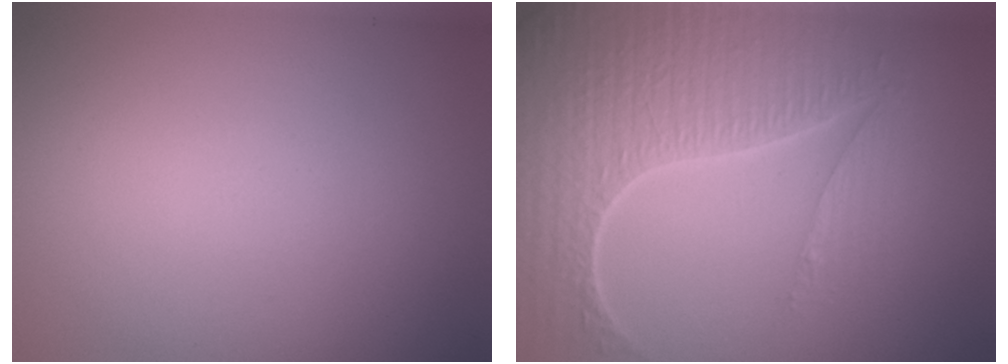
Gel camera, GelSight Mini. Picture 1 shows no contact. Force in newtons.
{"total": 7.7, "press": 5.7, "slide": 5.2}